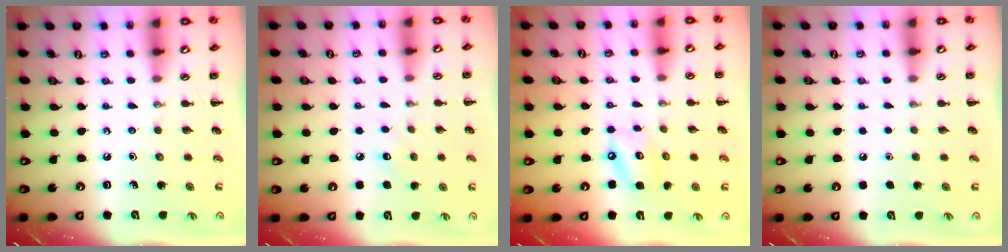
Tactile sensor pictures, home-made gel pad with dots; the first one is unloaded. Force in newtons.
{"total": 5.4, "press": 5.3, "slide": 1.3}
{"total": 8.0, "press": 7.9, "slide": 1.1}
{"total": 1.7, "press": 1.7, "slide": 0.1}